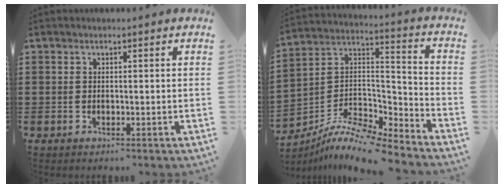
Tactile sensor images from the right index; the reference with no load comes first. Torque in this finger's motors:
{"motor_torque": [1.11, -1.04, 0.19, 0.06]}